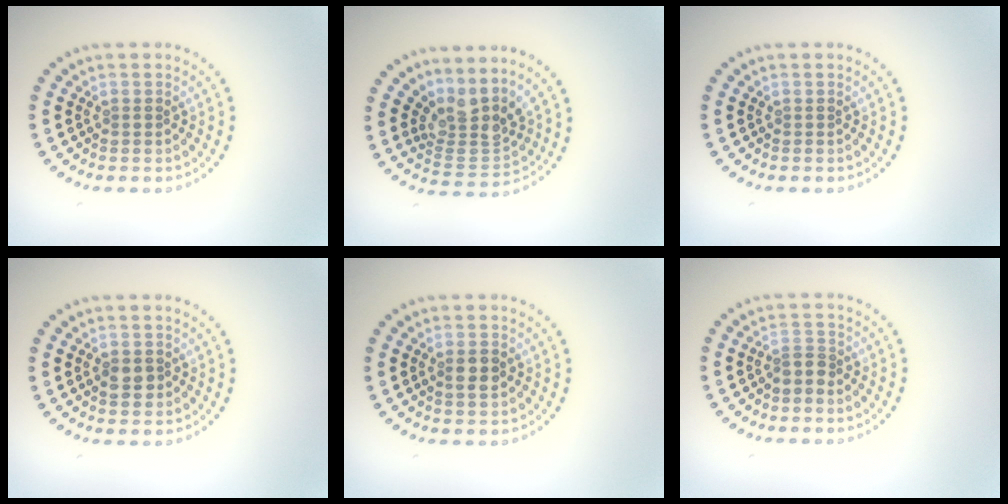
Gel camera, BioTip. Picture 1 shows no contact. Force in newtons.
{"total": 3.7, "press": 2.5, "slide": 2.7}
{"total": 0.0}
{"total": 1.8, "press": 1.8, "slide": 0.3}
{"total": 1.9, "press": 1.9, "slide": 0.3}
{"total": 1.8, "press": 1.3, "slide": 1.2}